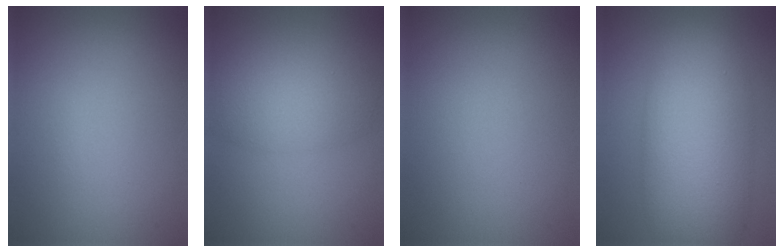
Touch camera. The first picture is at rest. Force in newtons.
{"total": 3.8, "press": 3.8, "slide": 0.2}
{"total": 0.0}
{"total": 10.2, "press": 10.2, "slide": 0.1}